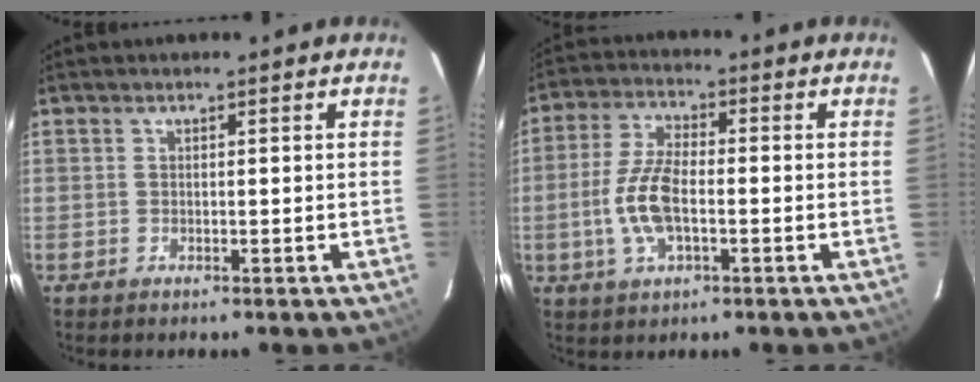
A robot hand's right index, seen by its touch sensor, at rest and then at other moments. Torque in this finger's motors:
{"motor_torque": [1.09, -0.32, 0.31, 0.08]}